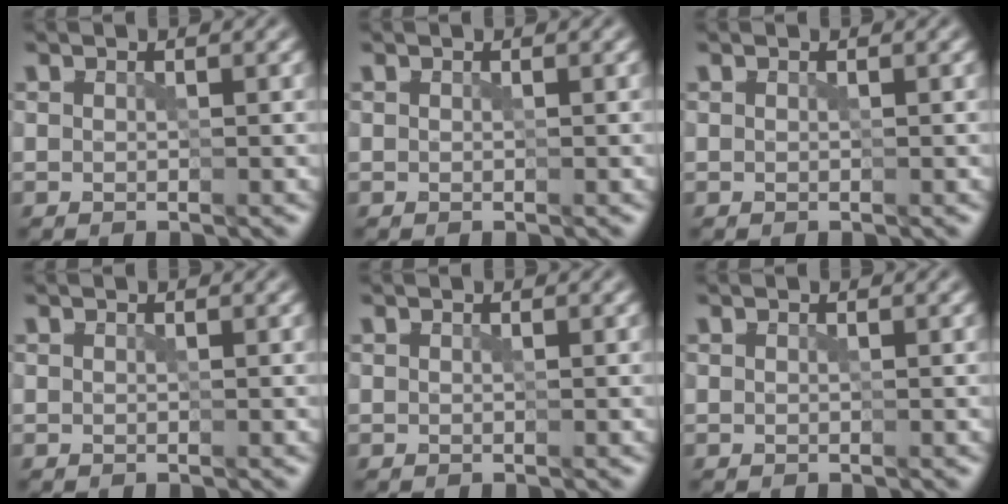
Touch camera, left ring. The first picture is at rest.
{"total": 0.0}
{"total": 0.0}
{"total": 0.0}
{"total": 0.0}
{"total": 0.0}